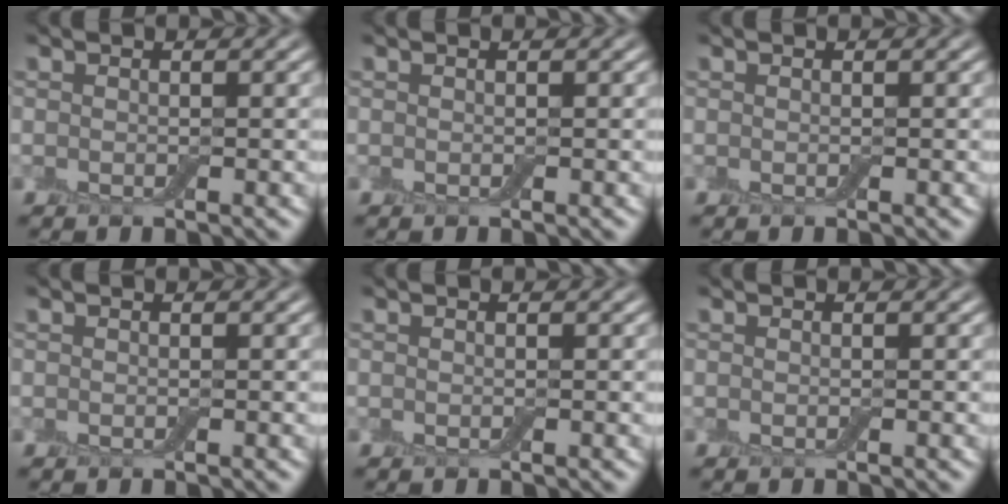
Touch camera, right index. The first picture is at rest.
{"total": 0.0}
{"total": 0.0}
{"total": 0.0}
{"total": 0.0}
{"total": 0.0}